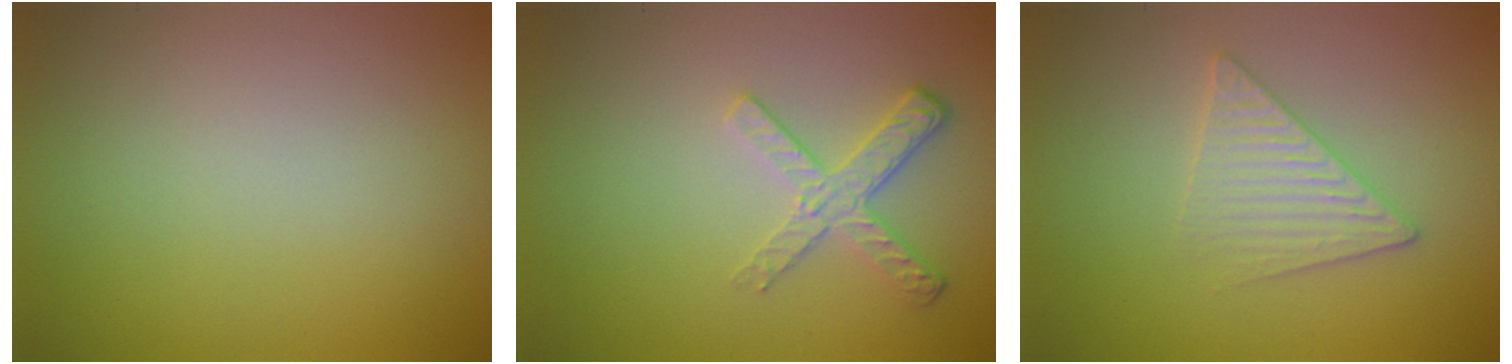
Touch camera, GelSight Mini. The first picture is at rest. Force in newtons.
{"total": 2.6, "press": 2.2, "slide": 1.4}
{"total": 3.0, "press": 3.0, "slide": 0.3}